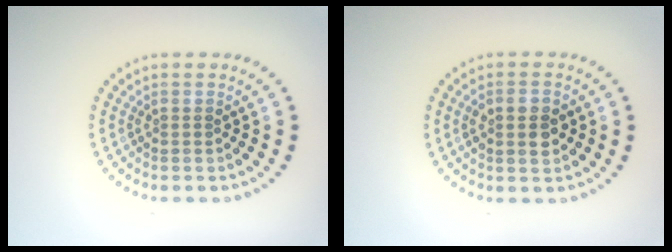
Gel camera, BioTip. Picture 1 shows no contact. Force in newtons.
{"total": 2.5, "press": 2.5, "slide": 0.3}